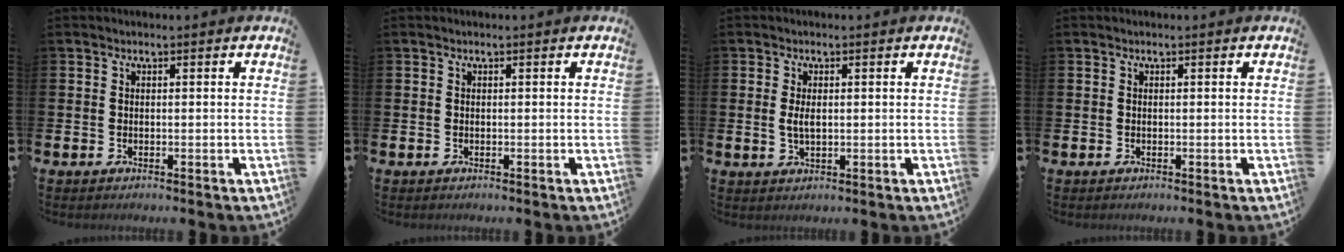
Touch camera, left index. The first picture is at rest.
{"total": 0.0}
{"total": 2.3, "force": [0.2, 1.1, 2.0], "torque": [-0.026, 0.000, 0.000]}
{"total": 0.0}